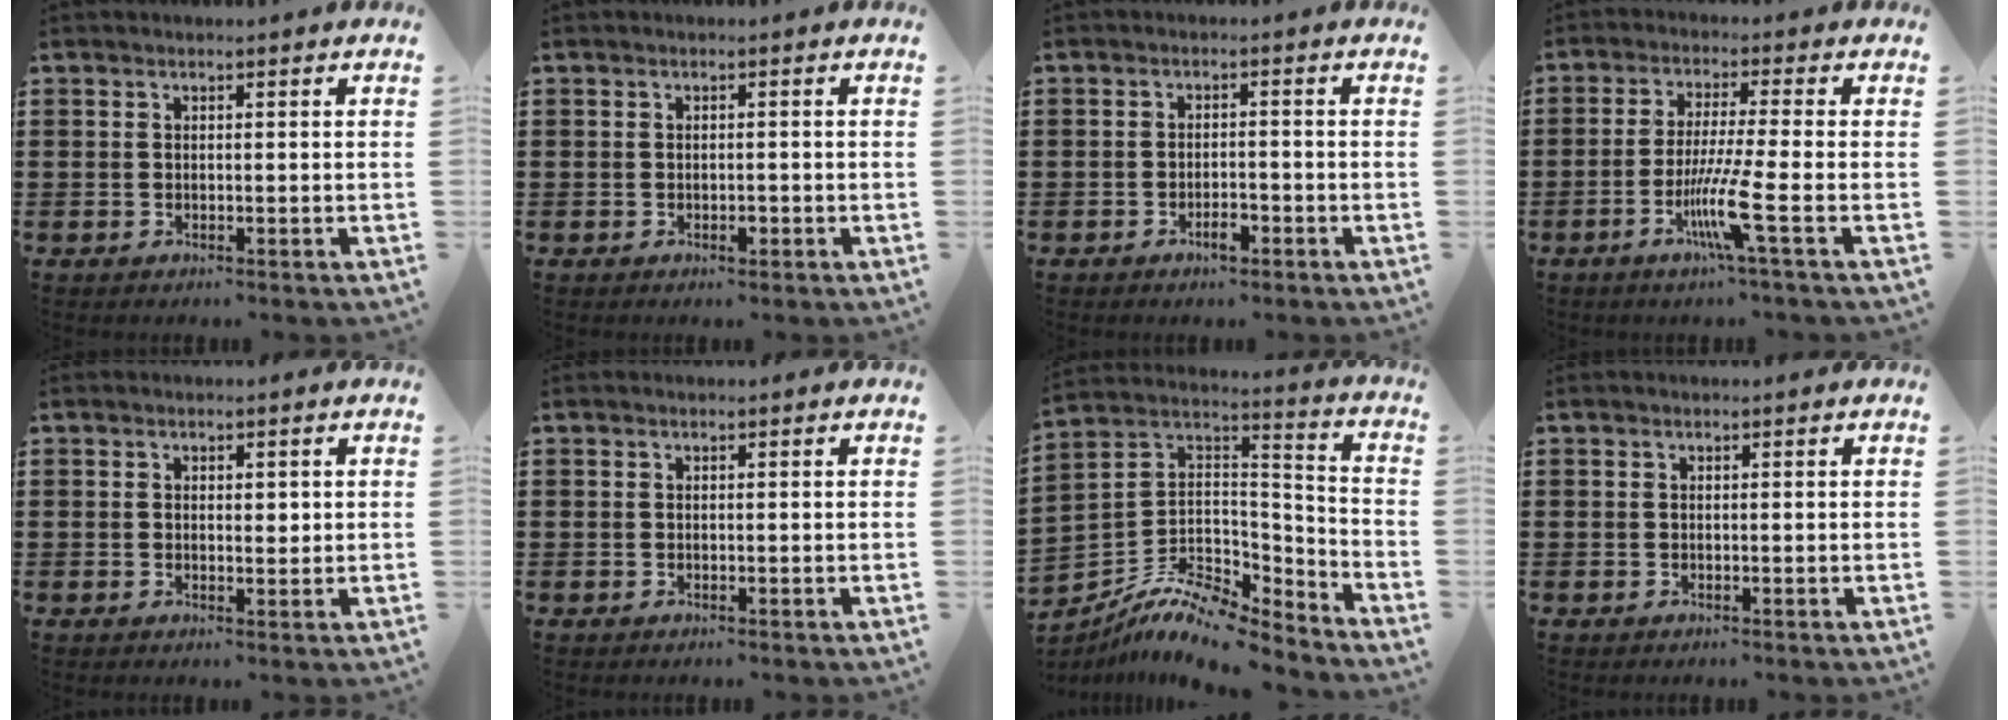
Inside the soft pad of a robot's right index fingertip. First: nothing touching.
{"total": 1.3, "force": [-0.5, 0.5, 1.1], "torque": [-0.021, -0.003, -0.009]}
{"total": 2.7, "force": [-1.6, 0.9, 1.9], "torque": [-0.034, 0.003, -0.030]}
{"total": 8.2, "force": [-3.1, -0.4, 7.6], "torque": [-0.154, -0.021, -0.061]}
{"total": 1.4, "force": [0.3, 0.7, 1.2], "torque": [-0.023, 0.007, 0.003]}
{"total": 0.0}
{"total": 10.5, "force": [-8.7, 3.5, 4.7], "torque": [-0.095, 0.016, -0.170]}
{"total": 0.0}